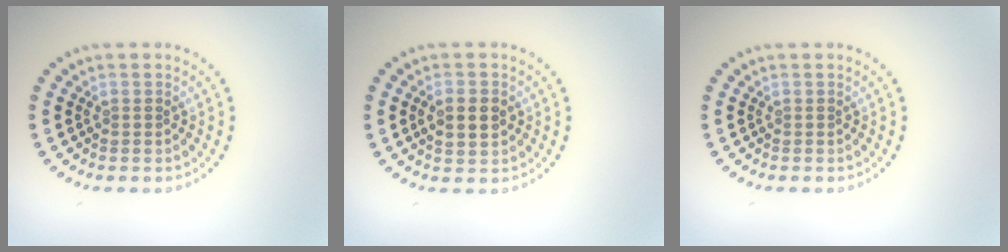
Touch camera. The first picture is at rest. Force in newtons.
{"total": 2.7, "press": 2.7, "slide": 0.2}
{"total": 0.0}